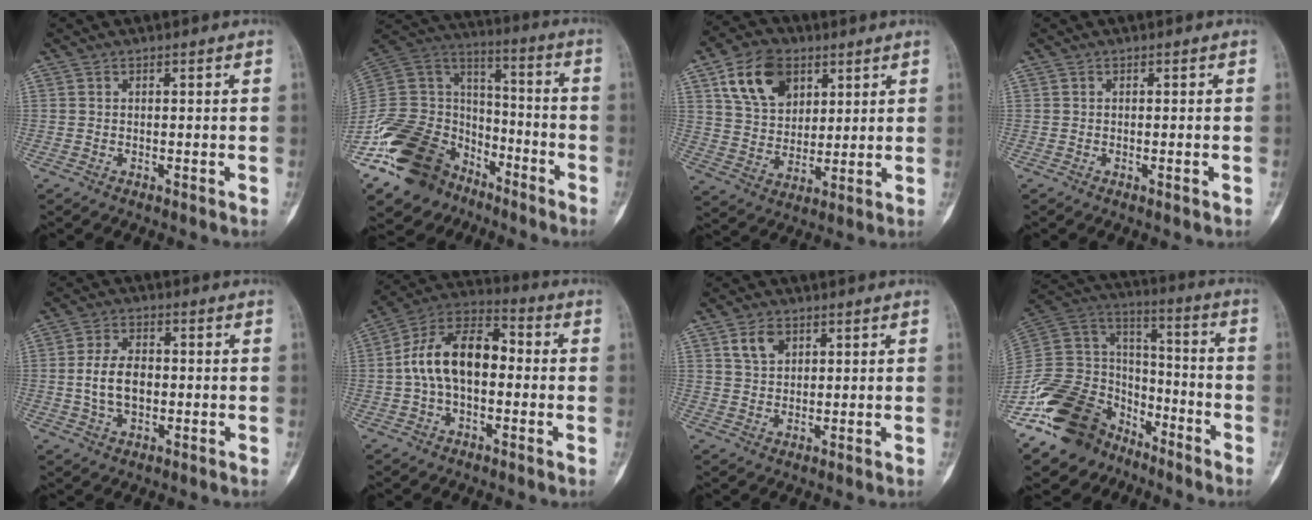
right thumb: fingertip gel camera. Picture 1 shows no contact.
{"total": 28.3, "force": [-17.2, 18.0, 13.6], "torque": [-0.299, 0.071, -0.303]}
{"total": 13.3, "force": [6.1, 9.1, 7.6], "torque": [-0.104, -0.018, 0.114]}
{"total": 0.8, "force": [-0.3, 0.1, 0.7], "torque": [-0.010, 0.001, -0.001]}
{"total": 7.8, "force": [-0.3, 4.9, 6.0], "torque": [-0.110, 0.008, -0.005]}
{"total": 14.8, "force": [-0.2, 8.8, 11.9], "torque": [-0.197, 0.045, -0.017]}
{"total": 4.6, "force": [2.3, 3.0, 2.6], "torque": [-0.034, -0.010, 0.046]}
{"total": 27.1, "force": [-17.3, 16.9, 12.4], "torque": [-0.260, 0.077, -0.306]}